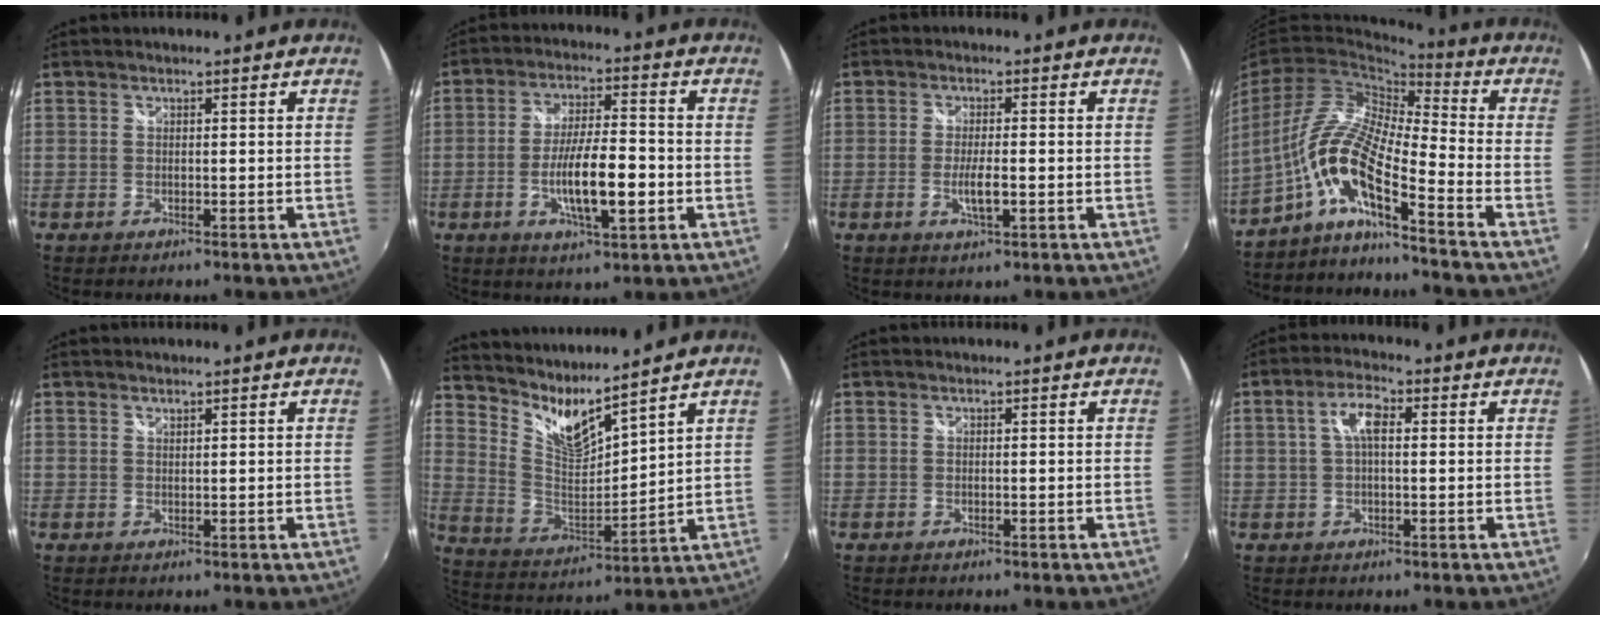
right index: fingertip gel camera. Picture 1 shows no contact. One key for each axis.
{"total": 10.7, "fx": -3.0, "fy": 2.4, "fz": 10.0, "tx": -0.185, "ty": -0.006, "tz": -0.048}
{"total": 3.9, "fx": -1.1, "fy": 0.6, "fz": 3.7, "tx": -0.071, "ty": -0.005, "tz": -0.018}
{"total": 11.2, "fx": -6.6, "fy": 1.0, "fz": 9.0, "tx": -0.170, "ty": -0.003, "tz": -0.141}
{"total": 0.7, "fx": 0.6, "fy": 0.1, "fz": 0.1, "tx": -0.001, "ty": 0.001, "tz": 0.012}
{"total": 9.2, "fx": 8.3, "fy": 0.3, "fz": 3.9, "tx": -0.076, "ty": -0.030, "tz": 0.164}
{"total": 0.0}
{"total": 5.0, "fx": 0.9, "fy": 2.0, "fz": 4.5, "tx": -0.087, "ty": 0.014, "tz": 0.013}